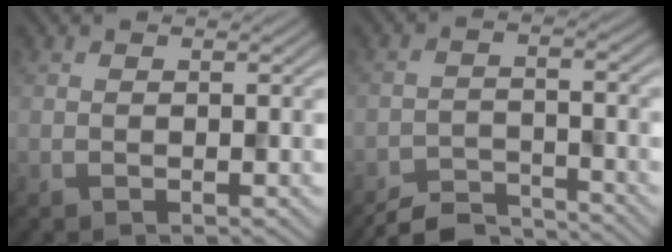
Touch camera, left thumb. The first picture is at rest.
{"total": 5.9, "force": [-5.5, 1.3, 1.7], "torque": [-0.032, -0.003, -0.102]}